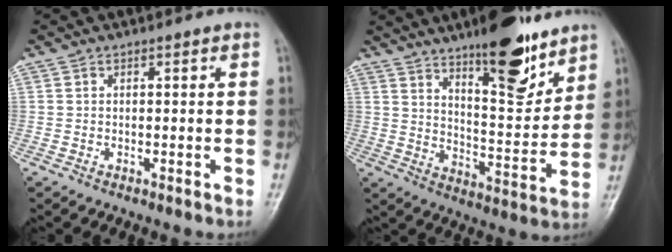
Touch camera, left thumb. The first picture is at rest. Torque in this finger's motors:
{"motor_torque": [2.26, 1.17, 1.30, -1.47, 0.10]}